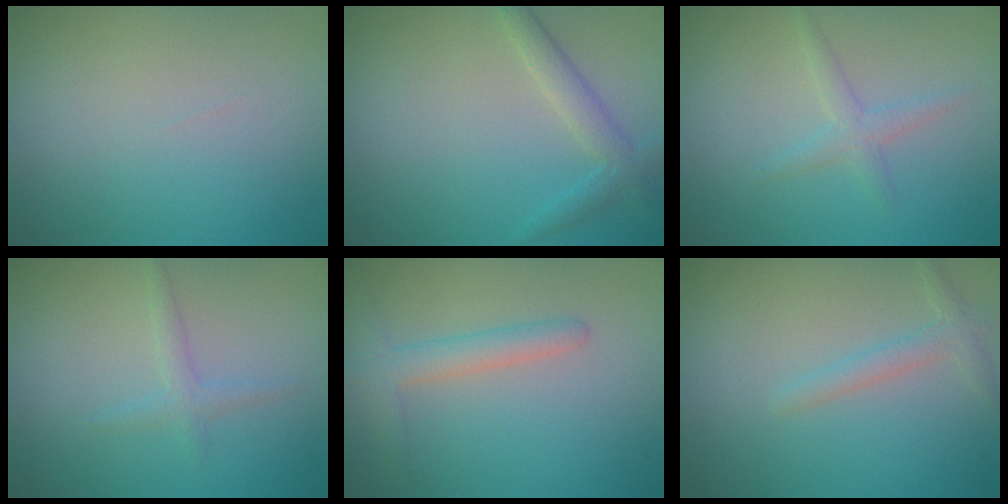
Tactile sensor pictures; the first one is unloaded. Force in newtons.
{"total": 2.5, "press": 2.5, "slide": 0.1}
{"total": 1.6, "press": 1.6, "slide": 0.1}
{"total": 1.3, "press": 1.3, "slide": 0.1}
{"total": 2.4, "press": 2.4, "slide": 0.2}
{"total": 1.5, "press": 1.5, "slide": 0.1}